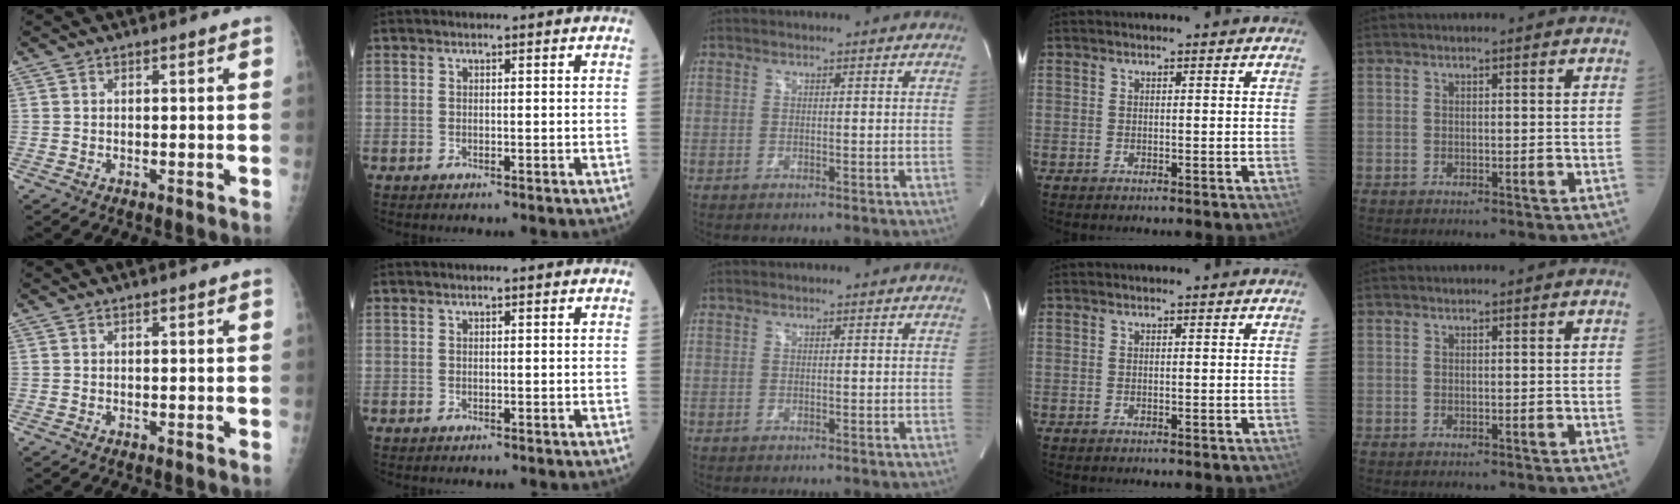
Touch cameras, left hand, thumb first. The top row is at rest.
{}